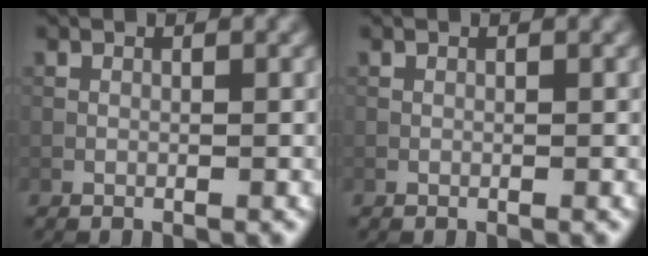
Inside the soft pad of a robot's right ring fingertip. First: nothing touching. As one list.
[{"total": 0.0}]